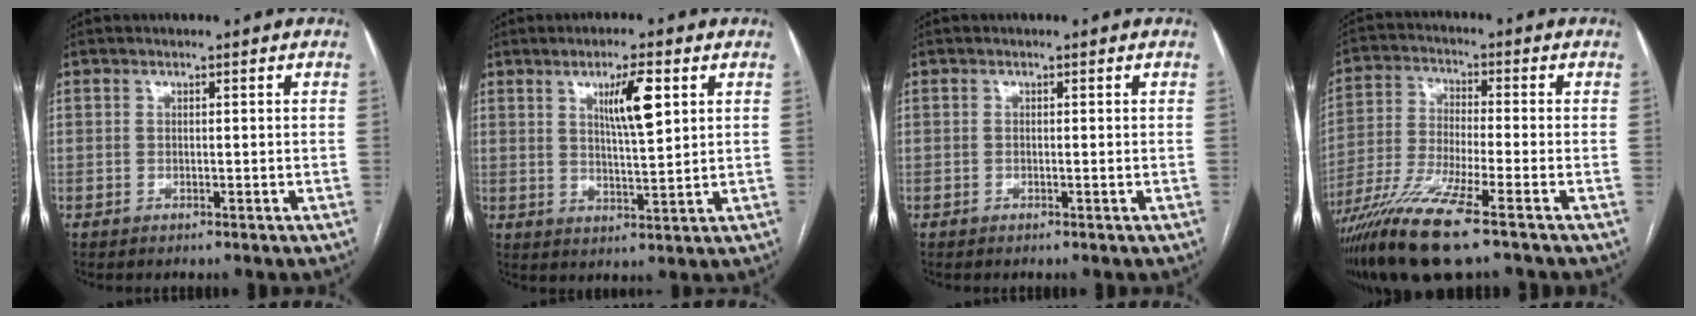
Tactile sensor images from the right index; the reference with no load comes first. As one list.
[{"total": 6.9, "force": [2.8, 0.8, 6.3], "torque": [-0.107, -0.001, 0.048]}, {"total": 0.0}, {"total": 13.1, "force": [-8.7, 0.0, 9.8], "torque": [-0.199, -0.035, -0.163]}]